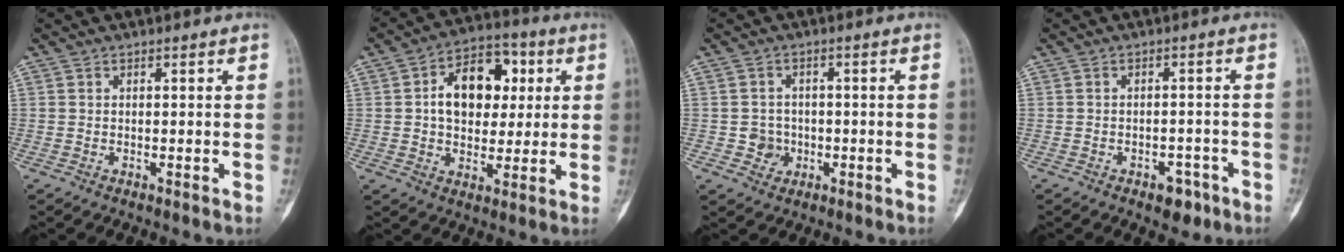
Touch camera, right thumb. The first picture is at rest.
{"total": 14.0, "force": [2.6, 9.6, 9.8], "torque": [-0.106, 0.014, 0.034]}
{"total": 3.5, "force": [-0.8, 3.3, 0.7], "torque": [0.012, 0.011, -0.013]}
{"total": 4.3, "force": [-2.5, 2.5, 2.4], "torque": [-0.014, 0.018, -0.030]}